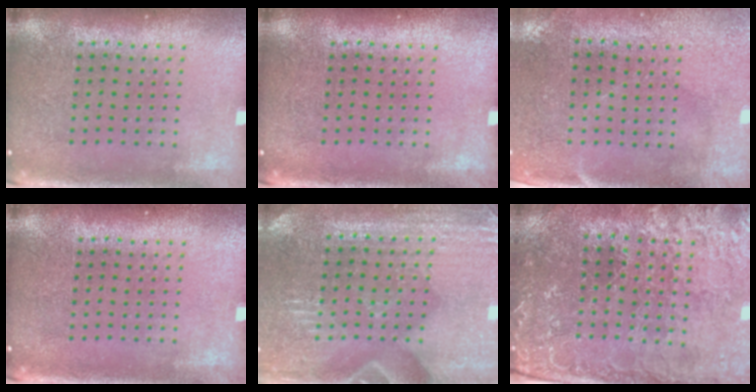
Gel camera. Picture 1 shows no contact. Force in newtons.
{"total": 0.0}
{"total": 3.0, "press": 2.4, "slide": 1.8}
{"total": 0.0}
{"total": 3.0, "press": 2.9, "slide": 0.2}
{"total": 1.7, "press": 1.7, "slide": 0.3}